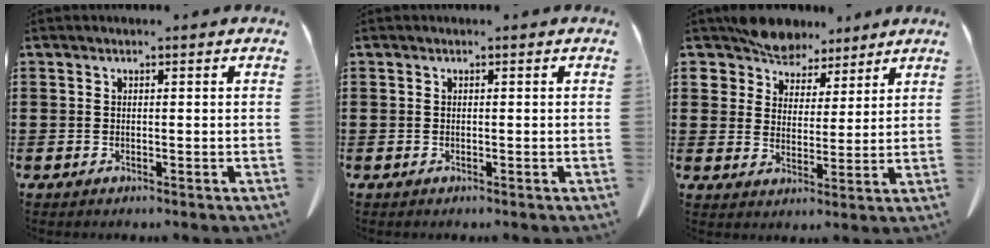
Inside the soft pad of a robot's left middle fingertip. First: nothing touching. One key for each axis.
{"total": 0.0}
{"total": 6.7, "fx": 6.2, "fy": 2.5, "fz": 0.2, "tx": -0.039, "ty": -0.028, "tz": 0.119}